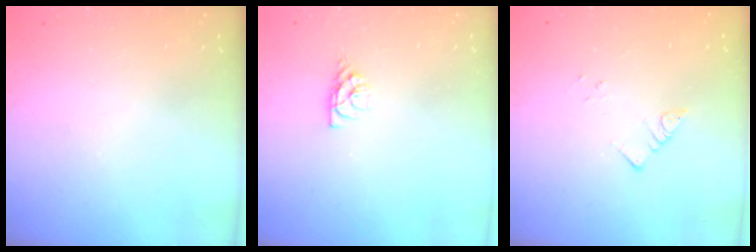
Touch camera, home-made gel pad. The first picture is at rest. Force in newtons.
{"total": 4.6, "press": 4.6, "slide": 0.5}
{"total": 2.8, "press": 2.8, "slide": 0.2}